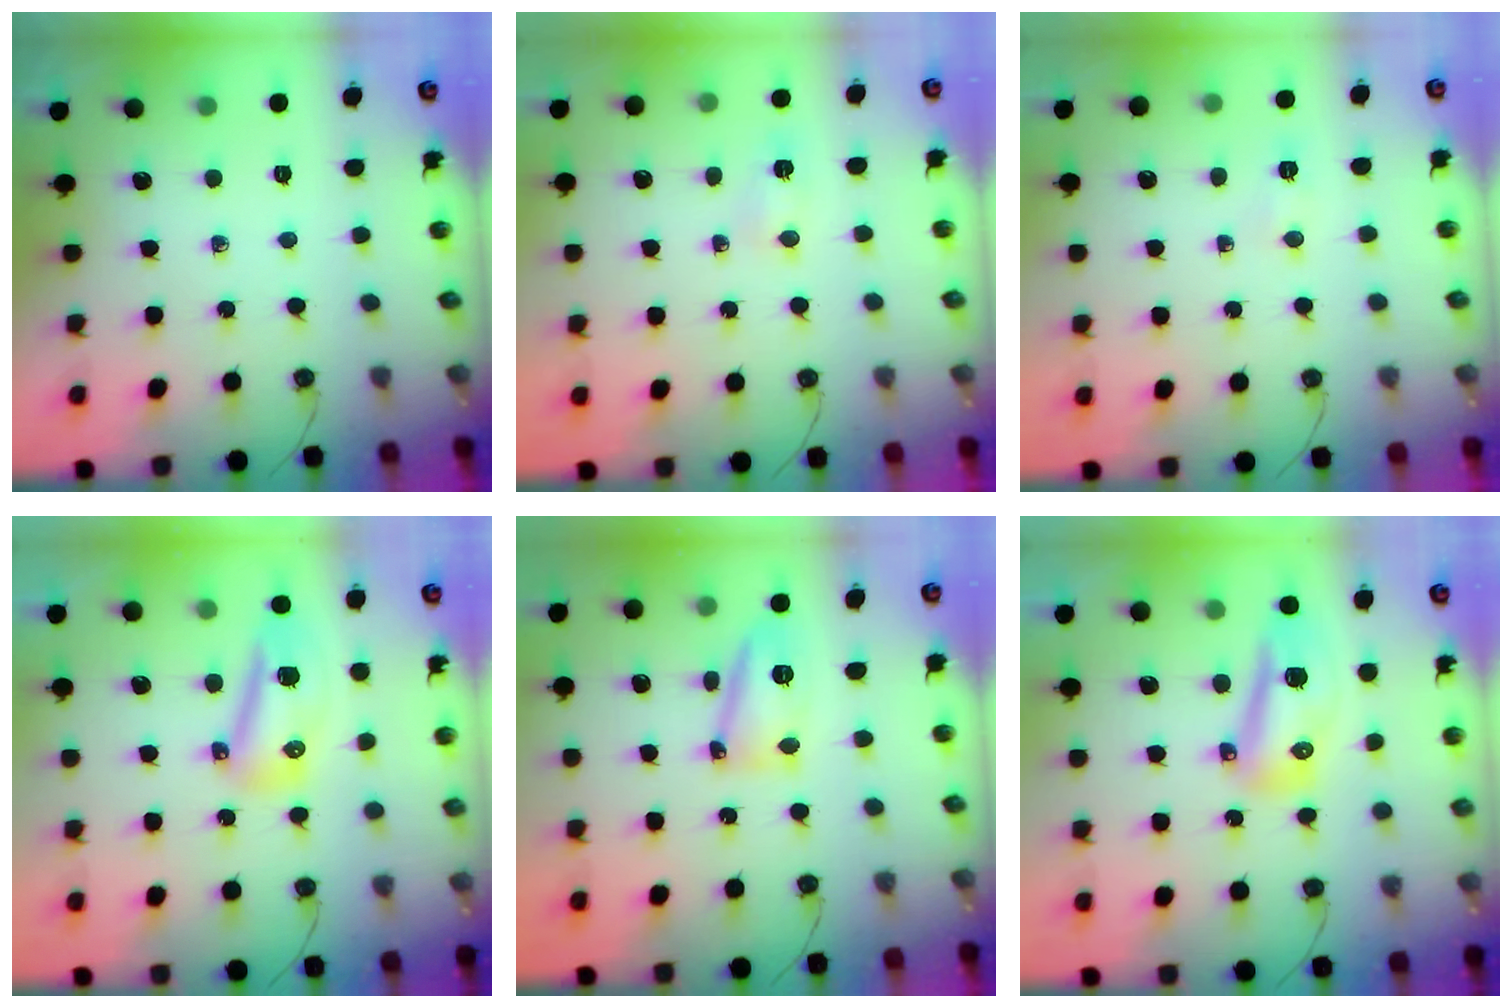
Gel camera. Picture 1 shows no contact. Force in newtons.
{"total": 3.8, "press": 3.7, "slide": 0.5}
{"total": 3.8, "press": 3.7, "slide": 0.5}
{"total": 11.0, "press": 10.6, "slide": 2.8}
{"total": 12.4, "press": 11.7, "slide": 4.2}
{"total": 11.4, "press": 11.2, "slide": 1.9}